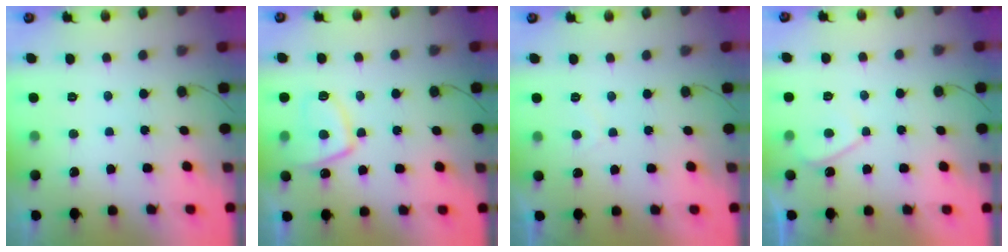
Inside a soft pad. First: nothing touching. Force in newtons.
{"total": 10.0, "press": 9.9, "slide": 1.1}
{"total": 1.9, "press": 1.7, "slide": 0.7}
{"total": 2.8, "press": 2.7, "slide": 0.5}